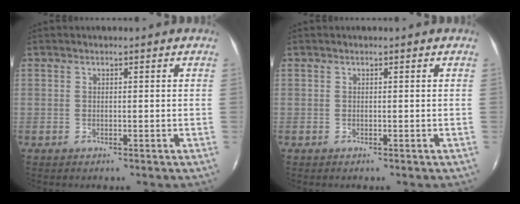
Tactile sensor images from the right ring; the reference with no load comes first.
{"total": 0.0}